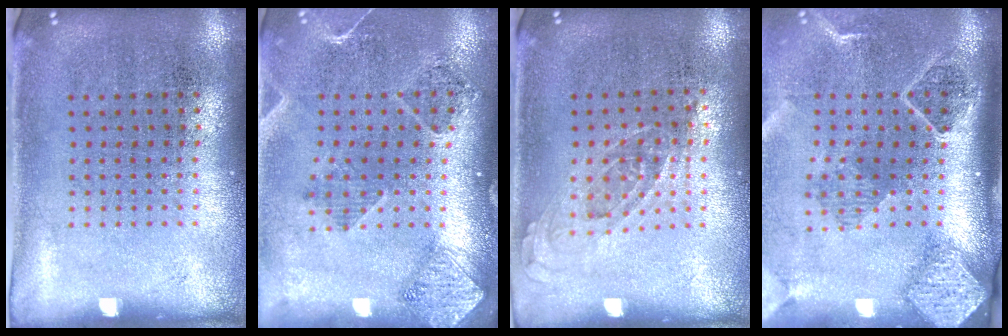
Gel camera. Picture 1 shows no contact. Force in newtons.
{"total": 1.5, "press": 1.4, "slide": 0.5}
{"total": 0.8, "press": 0.7, "slide": 0.3}
{"total": 2.7, "press": 2.0, "slide": 1.9}